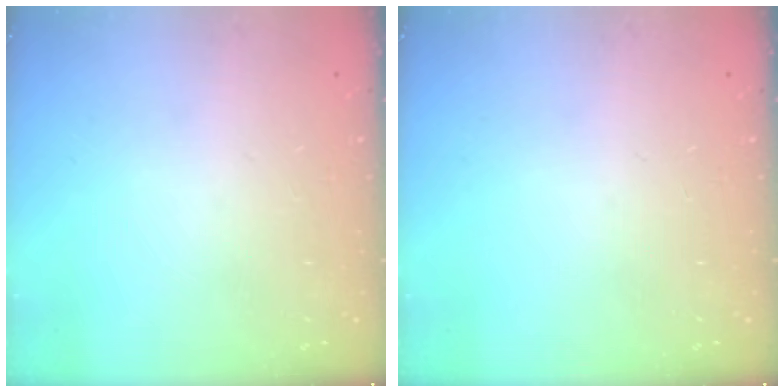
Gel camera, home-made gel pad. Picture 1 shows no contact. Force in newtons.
{"total": 0.0}